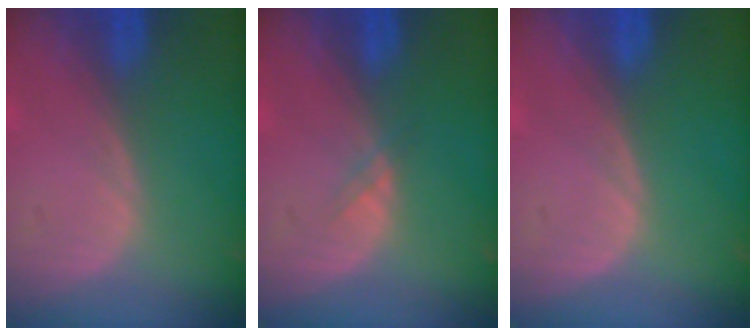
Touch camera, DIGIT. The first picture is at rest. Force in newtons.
{"total": 1.0, "press": 1.0, "slide": 0.2}
{"total": 0.0}